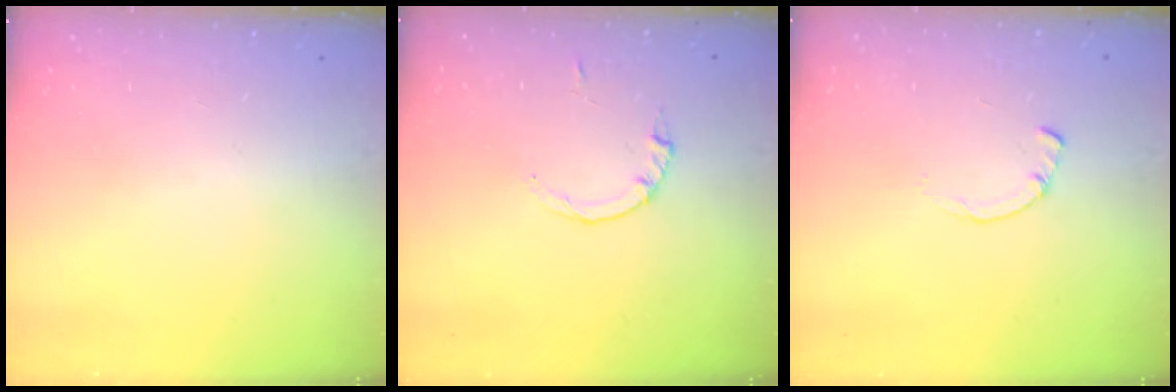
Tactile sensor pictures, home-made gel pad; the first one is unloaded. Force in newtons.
{"total": 2.2, "press": 2.1, "slide": 0.3}
{"total": 1.7, "press": 1.7, "slide": 0.2}